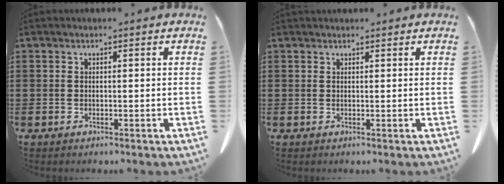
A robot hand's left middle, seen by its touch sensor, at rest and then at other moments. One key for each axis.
{"total": 0.6, "fx": 0.6, "fy": 0.2, "fz": 0.0, "tx": -0.002, "ty": 0.000, "tz": 0.012}